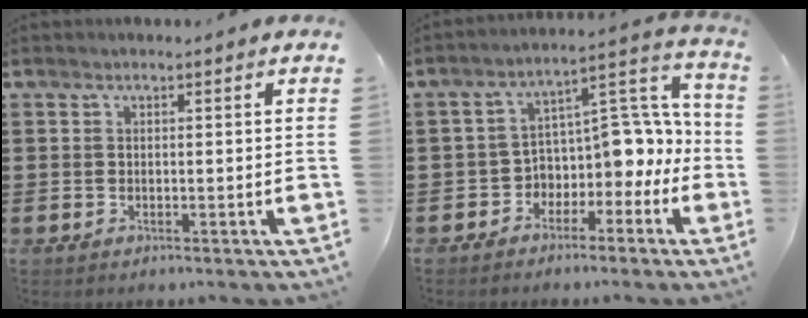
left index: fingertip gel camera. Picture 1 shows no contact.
{"total": 5.0, "force": [-1.7, 4.2, 2.2], "torque": [-0.056, -0.018, -0.039]}